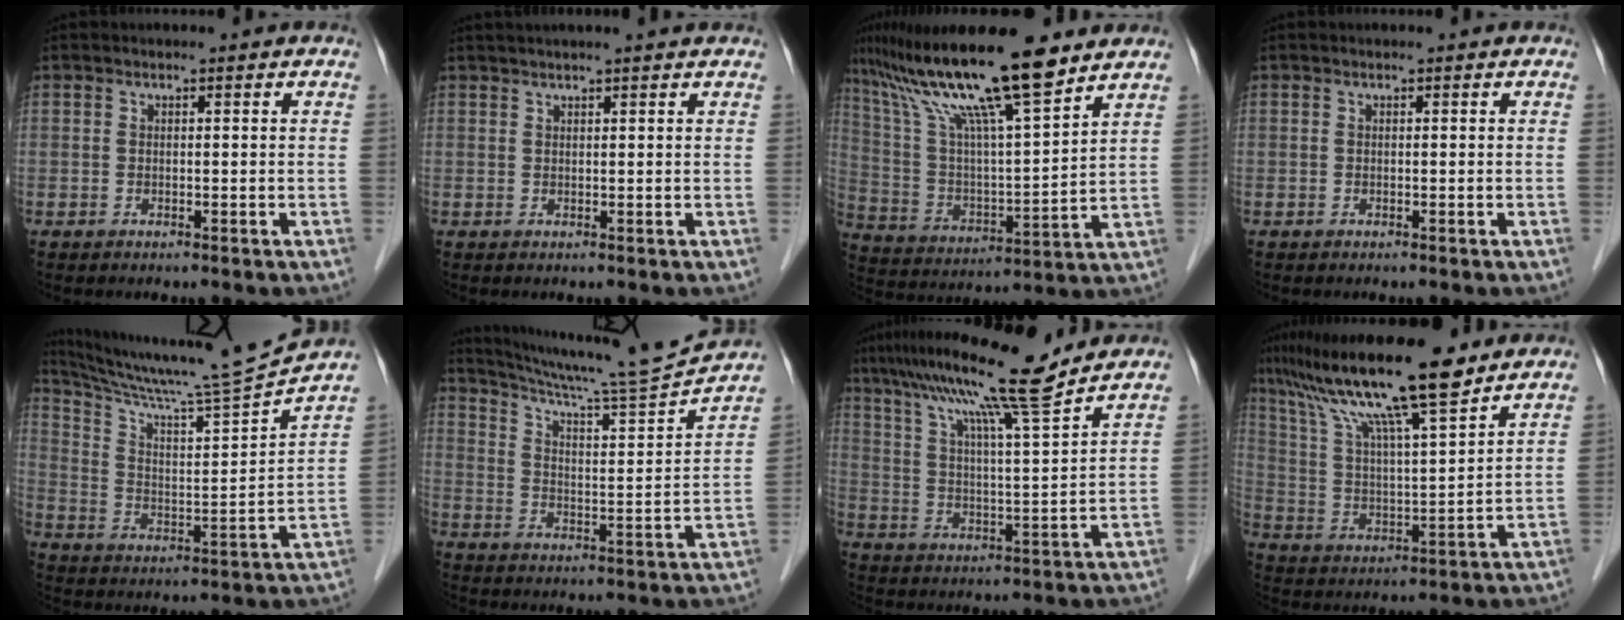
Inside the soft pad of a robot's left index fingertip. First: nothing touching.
{"total": 6.7, "force": [5.8, -0.2, 3.3], "torque": [-0.047, 0.035, 0.076]}
{"total": 20.3, "force": [15.3, 1.3, 13.3], "torque": [-0.246, 0.019, 0.278]}
{"total": 0.0}
{"total": 17.6, "force": [16.3, -3.1, 6.0], "torque": [-0.112, -0.044, 0.257]}
{"total": 16.3, "force": [15.3, -2.3, 5.0], "torque": [-0.093, -0.038, 0.233]}
{"total": 15.3, "force": [12.3, -0.8, 8.9], "torque": [-0.156, 0.011, 0.199]}
{"total": 18.1, "force": [13.9, 1.2, 11.6], "torque": [-0.206, 0.021, 0.247]}